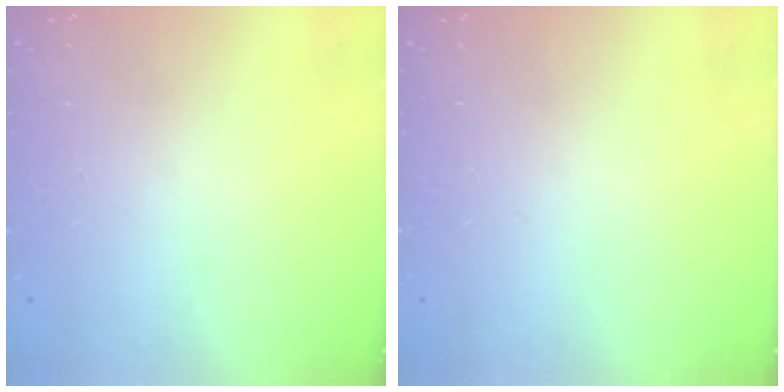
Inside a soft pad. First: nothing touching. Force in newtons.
{"total": 0.0}